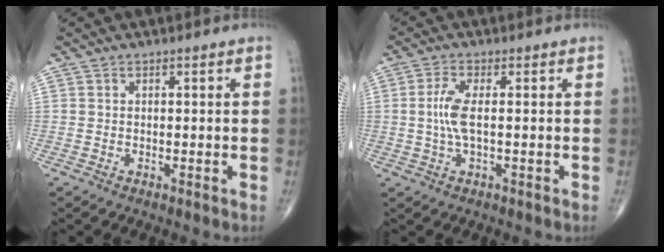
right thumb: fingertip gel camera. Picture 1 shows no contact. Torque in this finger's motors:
{"motor_torque": [-0.26, 0.68, 0.59, 0.08, 0.02]}